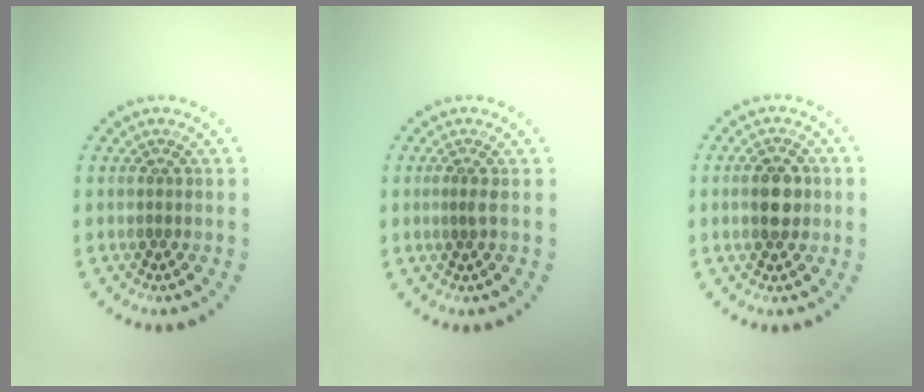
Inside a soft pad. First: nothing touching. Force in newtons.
{"total": 0.8, "press": 0.4, "slide": 0.7}
{"total": 3.2, "press": 3.2, "slide": 0.1}